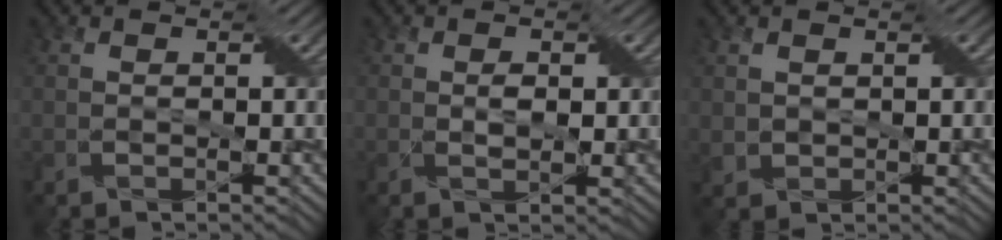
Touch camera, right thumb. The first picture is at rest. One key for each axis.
{"total": 1.7, "fx": 0.4, "fy": 1.0, "fz": 1.3, "tx": -0.024, "ty": -0.004, "tz": 0.007}
{"total": 1.8, "fx": 0.8, "fy": 1.5, "fz": 0.6, "tx": -0.023, "ty": -0.004, "tz": 0.018}